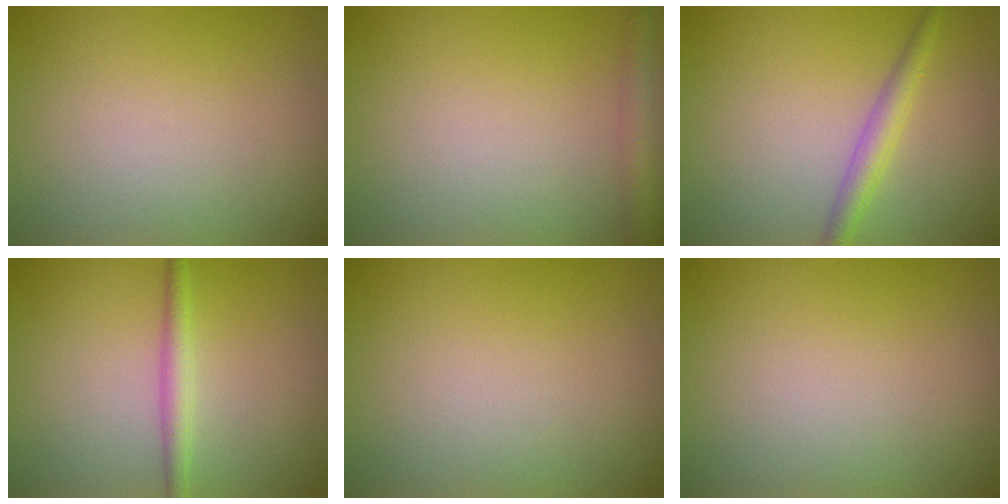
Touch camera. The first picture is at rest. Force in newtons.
{"total": 2.1, "press": 2.1, "slide": 0.1}
{"total": 2.5, "press": 2.5, "slide": 0.0}
{"total": 2.0, "press": 2.0, "slide": 0.0}
{"total": 0.0}
{"total": 0.0}